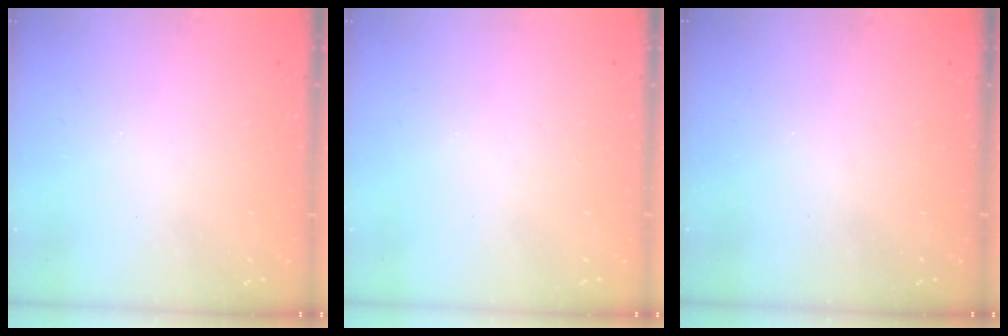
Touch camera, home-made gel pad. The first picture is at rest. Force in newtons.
{"total": 0.0}
{"total": 0.0}